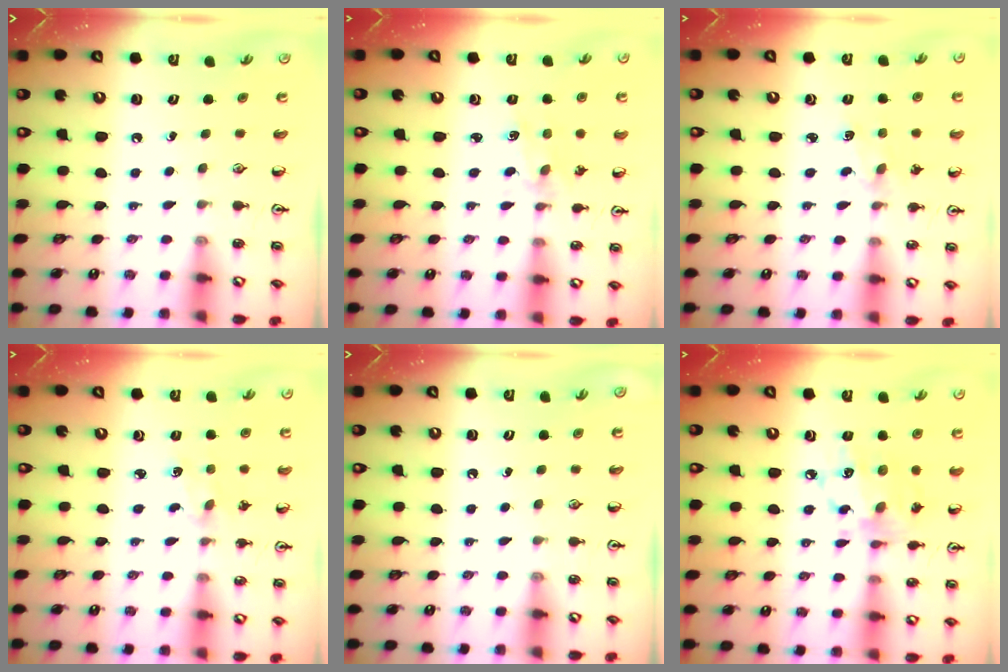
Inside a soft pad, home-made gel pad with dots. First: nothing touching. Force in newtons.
{"total": 2.0, "press": 2.0, "slide": 0.3}
{"total": 2.0, "press": 2.0, "slide": 0.3}
{"total": 2.5, "press": 2.4, "slide": 0.4}
{"total": 0.0}
{"total": 13.9, "press": 13.8, "slide": 1.0}